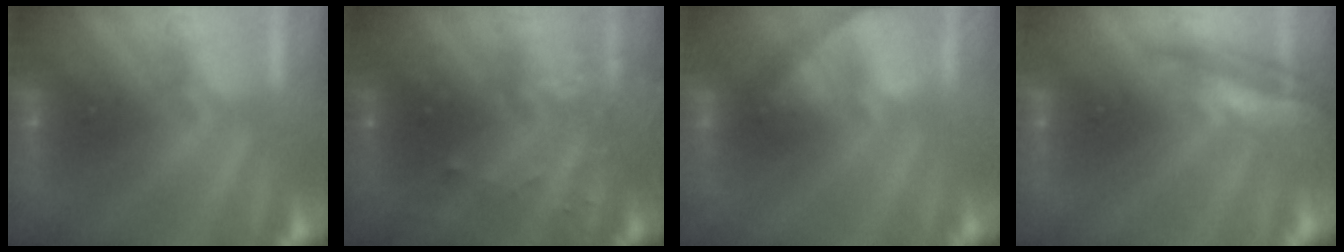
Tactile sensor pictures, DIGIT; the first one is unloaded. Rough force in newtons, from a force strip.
{"total": 3.8}
{"total": 5.1}
{"total": 2.5}